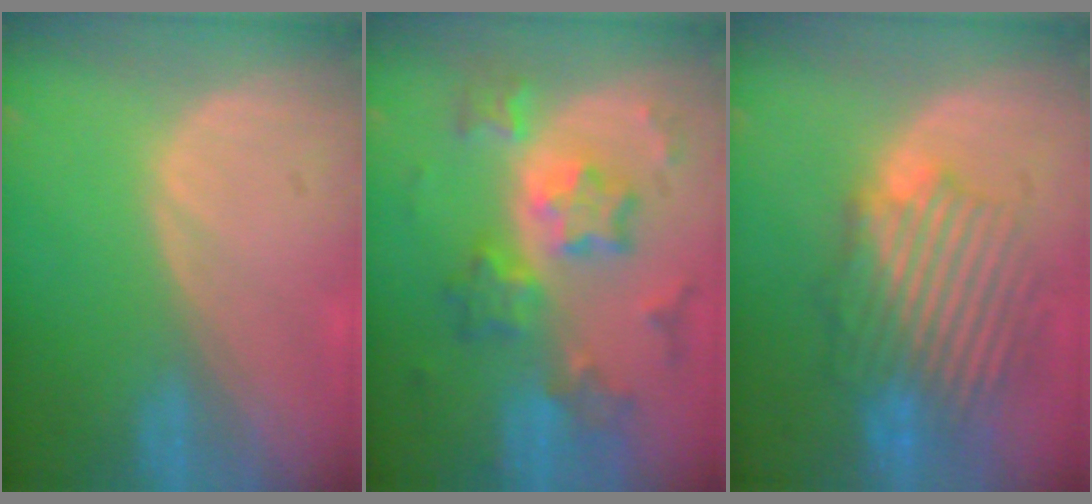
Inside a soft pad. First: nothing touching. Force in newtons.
{"total": 9.2, "press": 9.1, "slide": 0.8}
{"total": 9.6, "press": 9.4, "slide": 2.2}